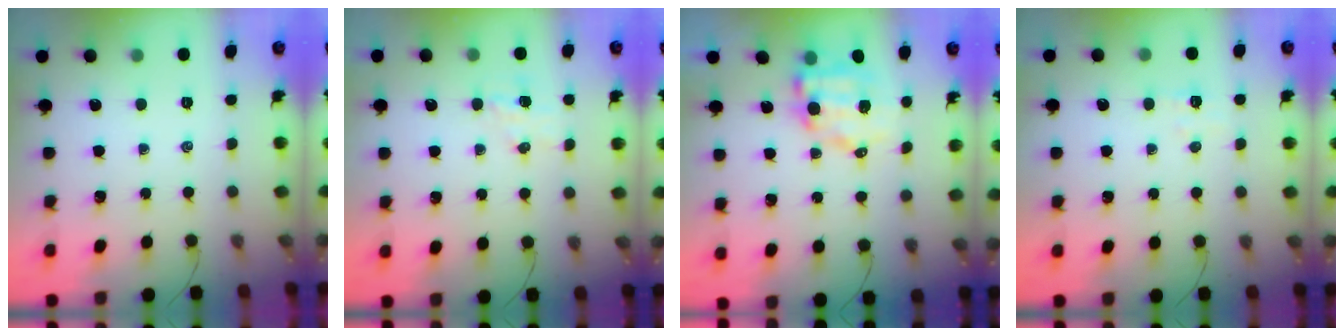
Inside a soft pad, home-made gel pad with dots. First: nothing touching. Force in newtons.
{"total": 4.8, "press": 4.7, "slide": 1.1}
{"total": 8.4, "press": 8.2, "slide": 1.7}
{"total": 4.2, "press": 4.0, "slide": 1.0}